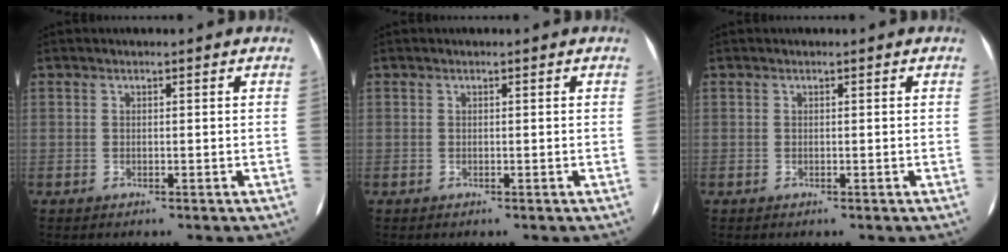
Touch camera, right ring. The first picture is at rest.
{"total": 0.0}
{"total": 0.0}